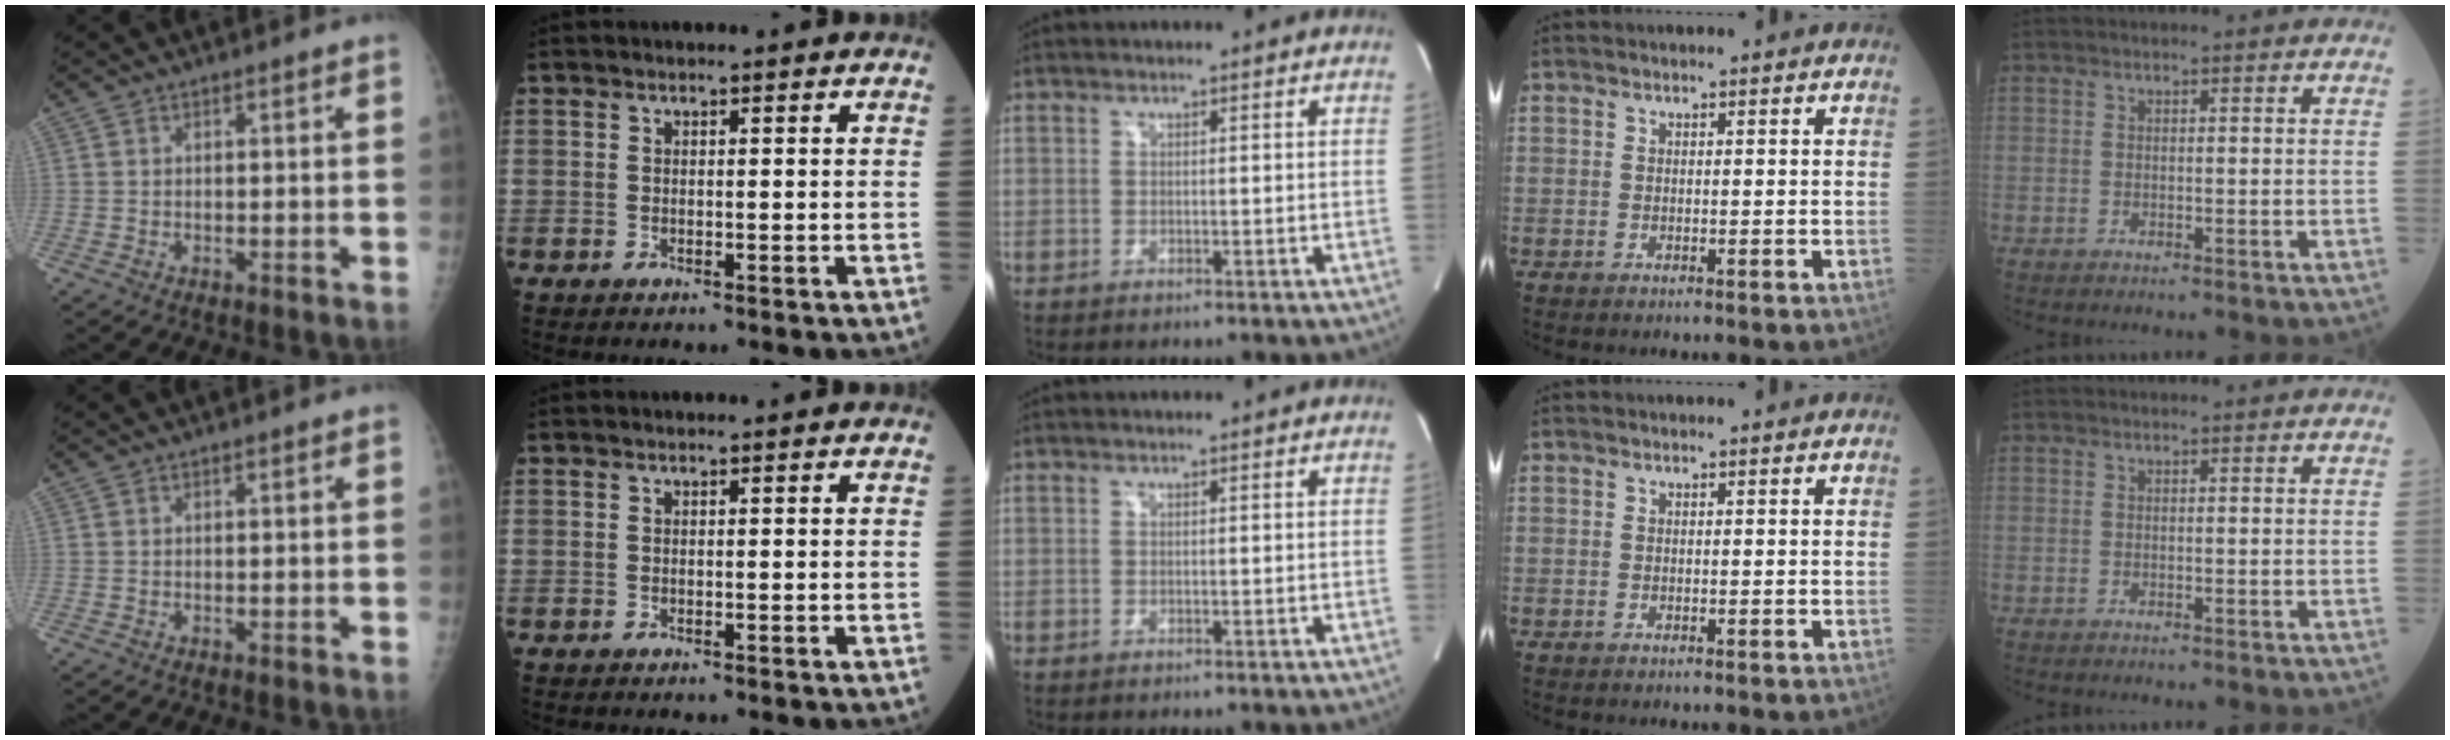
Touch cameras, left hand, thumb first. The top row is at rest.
{}